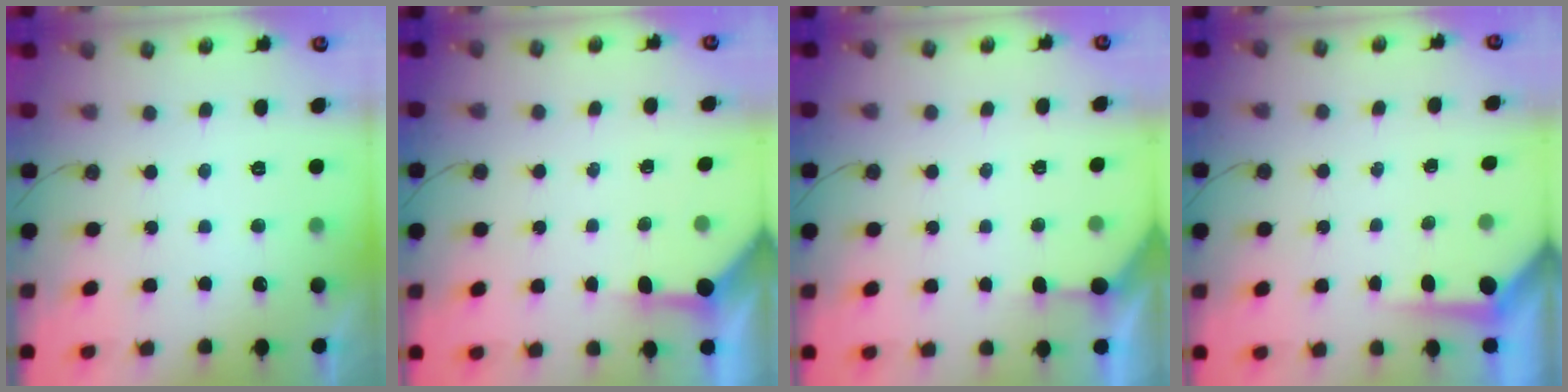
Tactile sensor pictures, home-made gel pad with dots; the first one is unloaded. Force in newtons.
{"total": 4.2, "press": 4.2, "slide": 0.4}
{"total": 2.0, "press": 2.0, "slide": 0.2}
{"total": 4.2, "press": 4.2, "slide": 0.3}